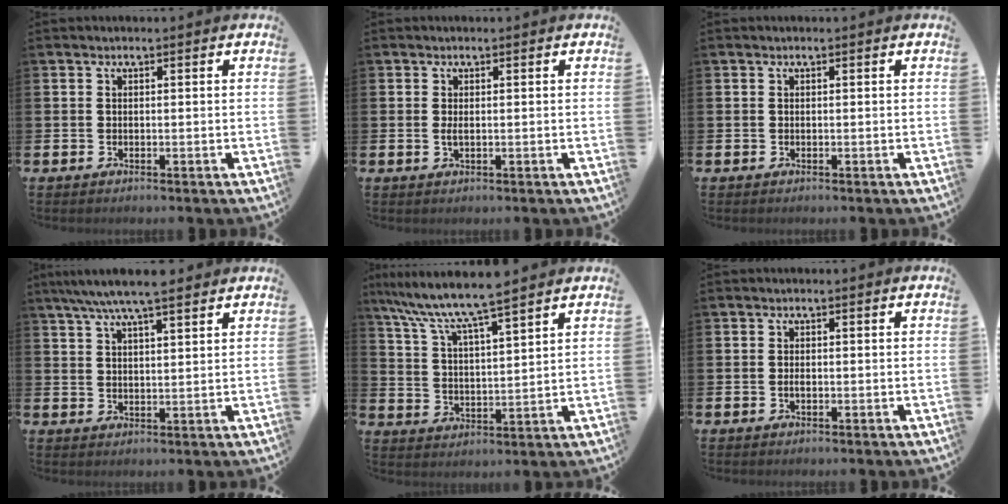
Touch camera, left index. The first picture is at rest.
{"total": 1.1, "force": [0.0, 0.3, 1.0], "torque": [-0.011, -0.002, -0.002]}
{"total": 0.0}
{"total": 6.6, "force": [5.9, 0.9, 3.0], "torque": [-0.070, -0.014, 0.106]}
{"total": 8.3, "force": [7.6, 0.3, 3.4], "torque": [-0.096, -0.040, 0.133]}
{"total": 0.8, "force": [-0.2, 0.4, 0.7], "torque": [-0.014, 0.001, -0.004]}